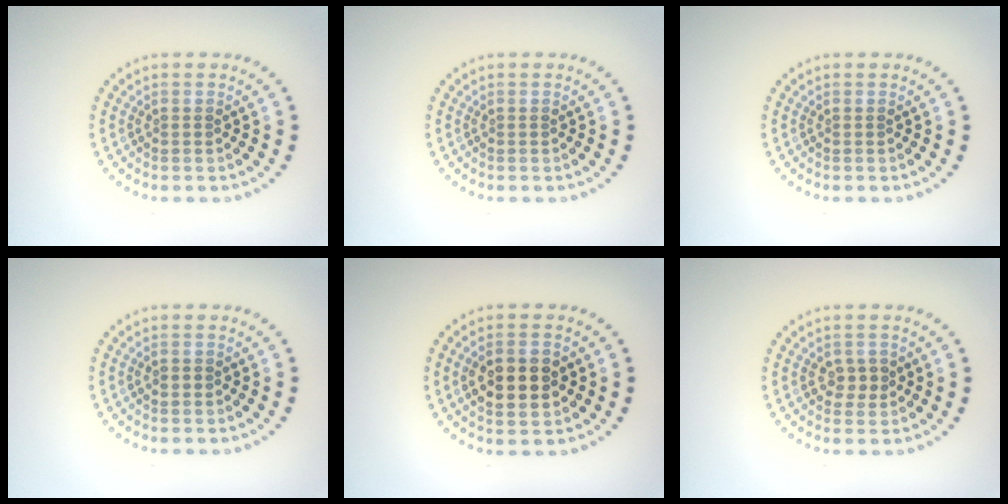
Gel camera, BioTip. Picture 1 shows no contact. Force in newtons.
{"total": 0.0}
{"total": 0.0}
{"total": 1.0, "press": 1.0, "slide": 0.2}
{"total": 4.4, "press": 4.4, "slide": 0.3}
{"total": 1.7, "press": 1.7, "slide": 0.3}